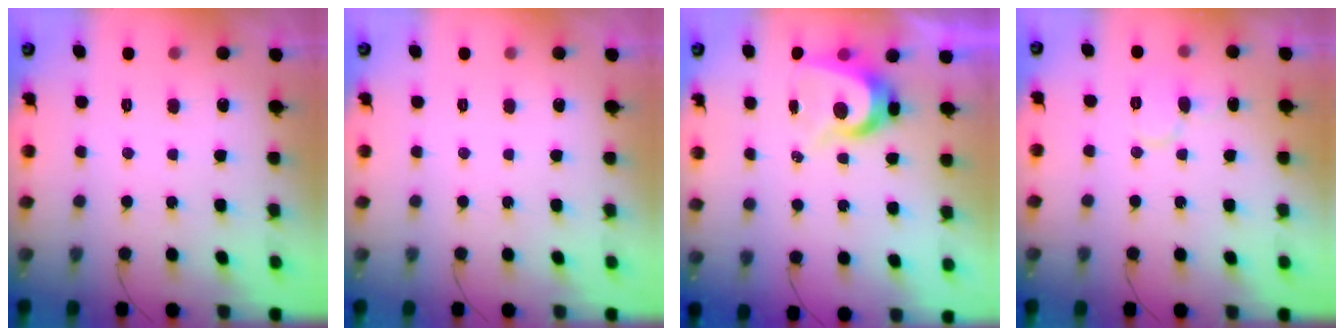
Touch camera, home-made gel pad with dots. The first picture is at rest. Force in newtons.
{"total": 0.0}
{"total": 7.6, "press": 7.6, "slide": 0.5}
{"total": 5.9, "press": 5.9, "slide": 0.5}